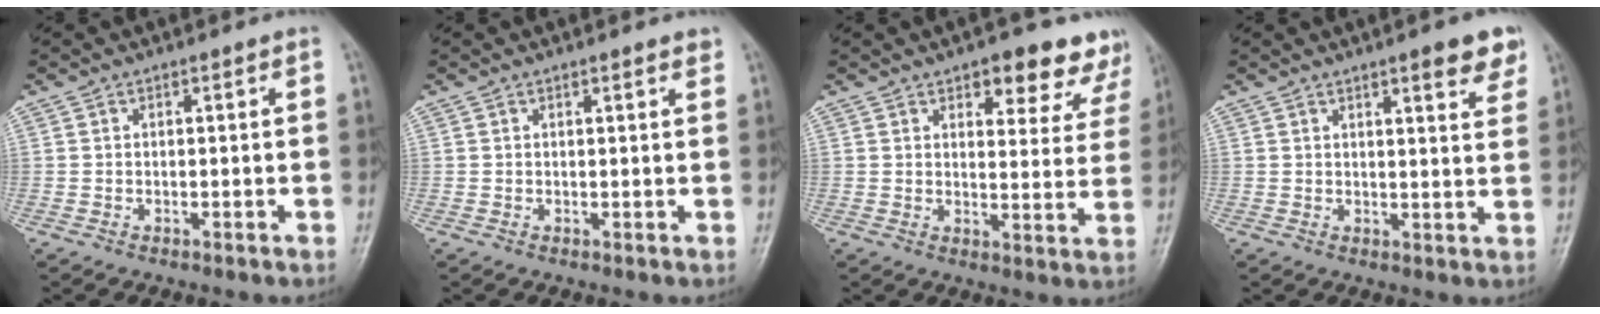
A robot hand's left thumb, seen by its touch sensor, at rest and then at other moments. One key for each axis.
{"total": 1.5, "fx": 1.1, "fy": 0.3, "fz": 0.9, "tx": -0.008, "ty": -0.001, "tz": 0.013}
{"total": 11.5, "fx": 8.2, "fy": 5.2, "fz": 6.2, "tx": -0.025, "ty": -0.040, "tz": 0.092}
{"total": 6.3, "fx": 4.0, "fy": 1.4, "fz": 4.7, "tx": -0.047, "ty": -0.020, "tz": 0.049}